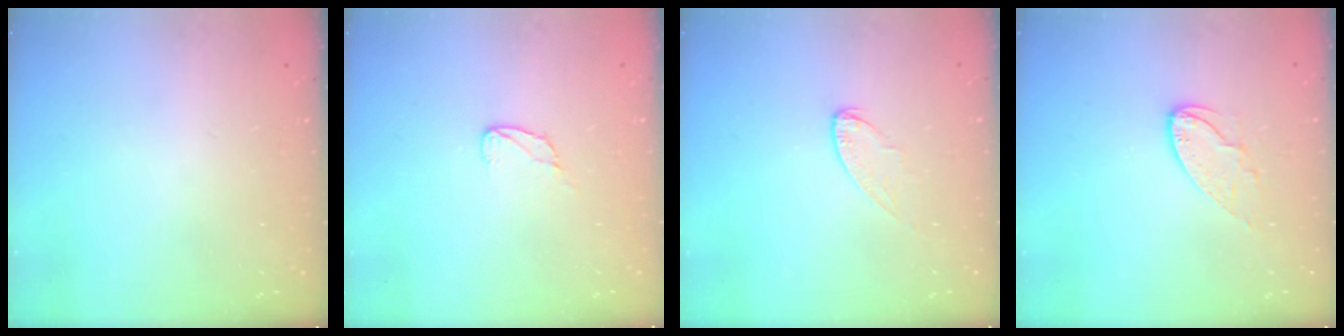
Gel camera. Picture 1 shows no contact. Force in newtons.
{"total": 4.3, "press": 4.3, "slide": 0.4}
{"total": 5.8, "press": 5.8, "slide": 0.5}
{"total": 7.2, "press": 7.2, "slide": 0.2}